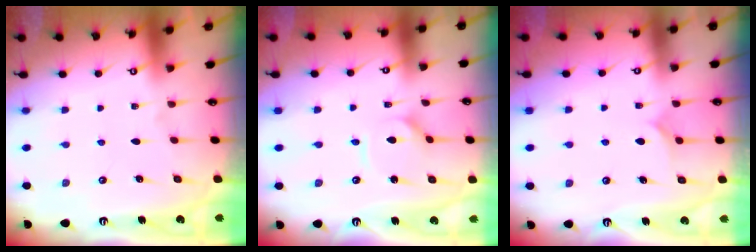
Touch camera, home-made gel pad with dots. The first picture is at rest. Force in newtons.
{"total": 2.4, "press": 2.4, "slide": 0.3}
{"total": 5.7, "press": 5.7, "slide": 0.4}